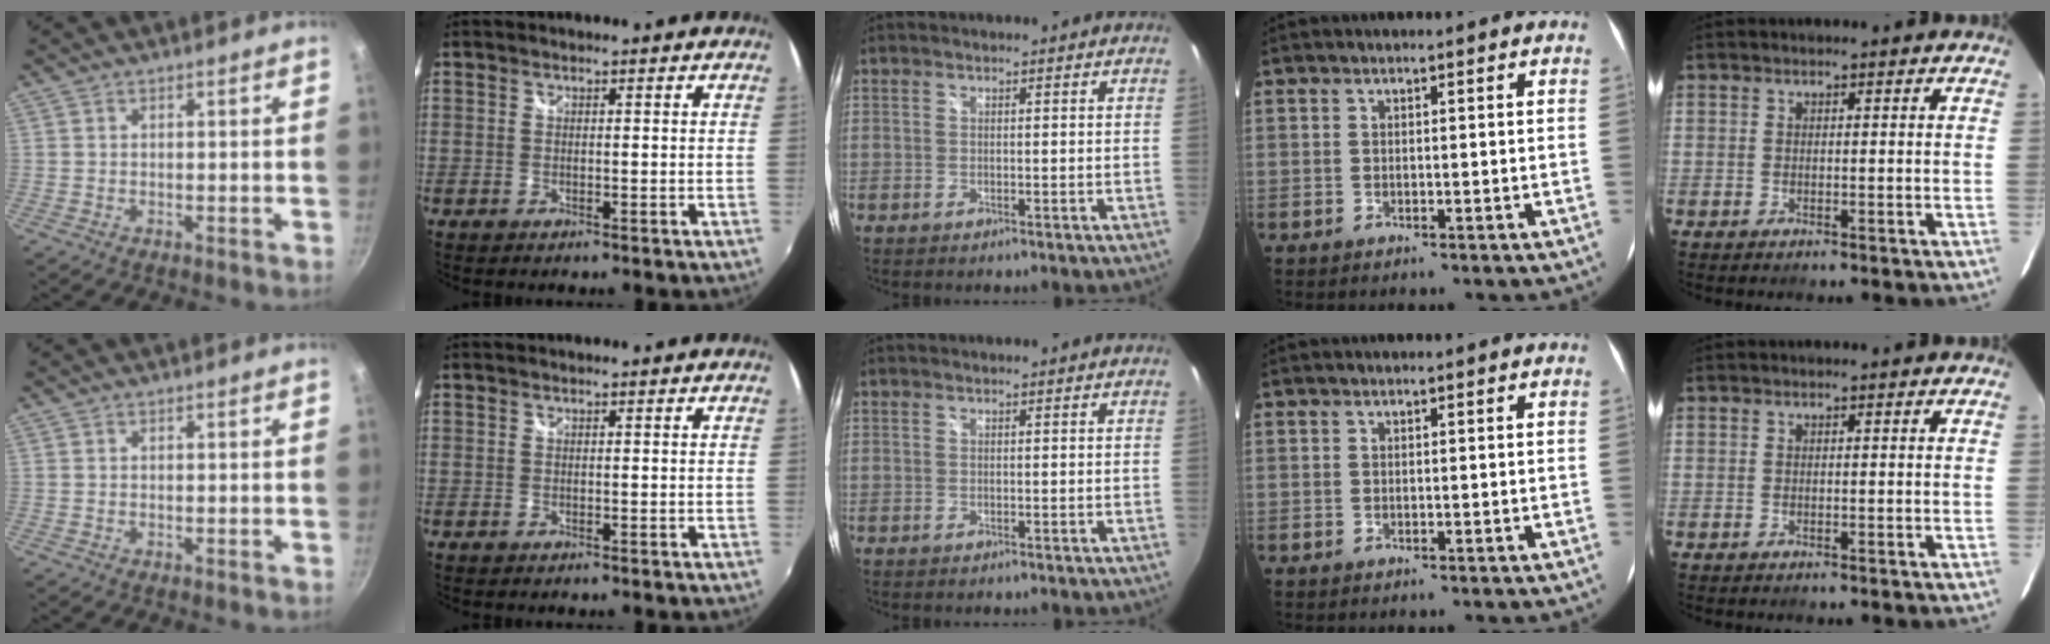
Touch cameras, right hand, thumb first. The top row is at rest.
{}